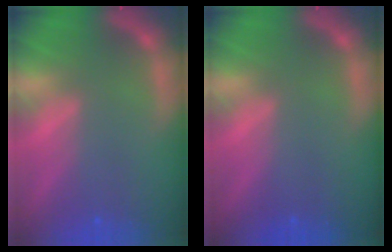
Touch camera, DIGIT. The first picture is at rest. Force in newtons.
{"total": 0.0}